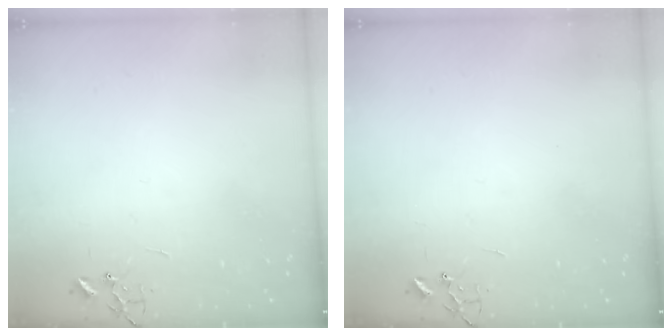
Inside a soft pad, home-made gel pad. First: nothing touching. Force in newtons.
{"total": 0.0}